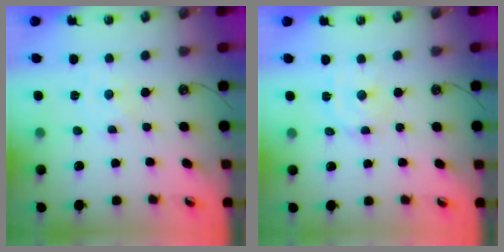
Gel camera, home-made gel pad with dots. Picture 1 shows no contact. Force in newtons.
{"total": 6.6, "press": 6.5, "slide": 1.0}